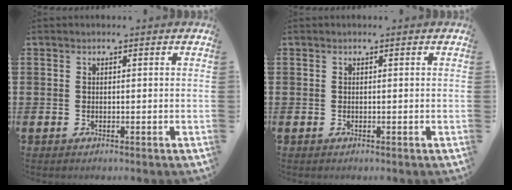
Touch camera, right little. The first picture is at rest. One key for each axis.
{"total": 0.0}